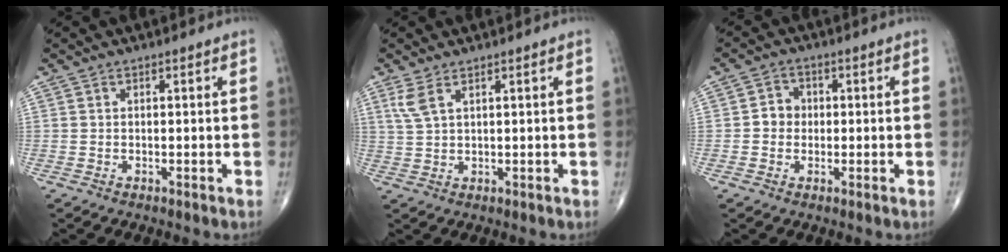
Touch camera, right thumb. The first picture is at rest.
{"total": 3.3, "force": [1.9, 1.1, 2.5], "torque": [-0.064, 0.003, 0.049]}
{"total": 3.6, "force": [-0.2, 3.2, 1.5], "torque": [-0.008, 0.011, -0.011]}